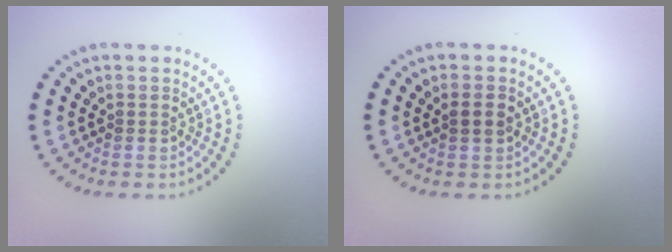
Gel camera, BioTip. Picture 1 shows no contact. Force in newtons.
{"total": 1.6, "press": 1.6, "slide": 0.3}